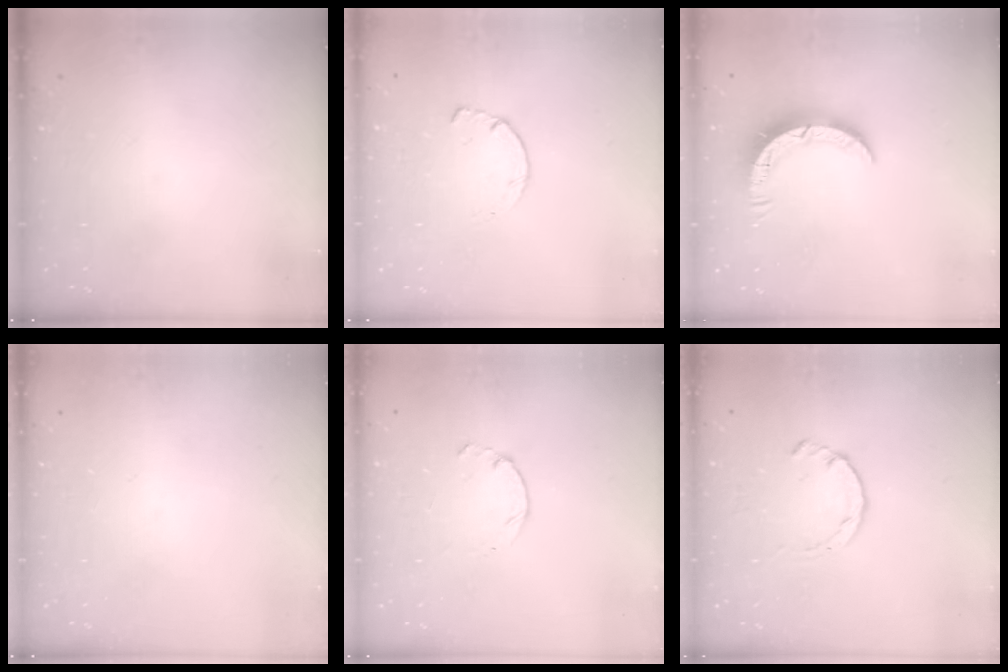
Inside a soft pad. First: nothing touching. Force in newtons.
{"total": 1.8, "press": 1.7, "slide": 0.3}
{"total": 8.2, "press": 8.2, "slide": 0.2}
{"total": 0.0}
{"total": 1.3, "press": 1.2, "slide": 0.4}
{"total": 2.8, "press": 2.8, "slide": 0.4}